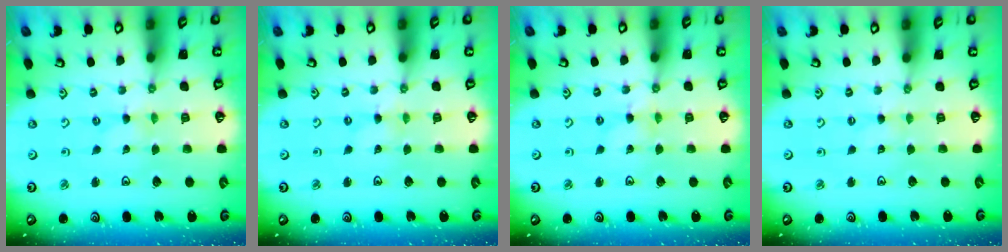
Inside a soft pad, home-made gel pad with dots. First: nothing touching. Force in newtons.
{"total": 0.0}
{"total": 0.7, "press": 0.7, "slide": 0.1}
{"total": 0.0}